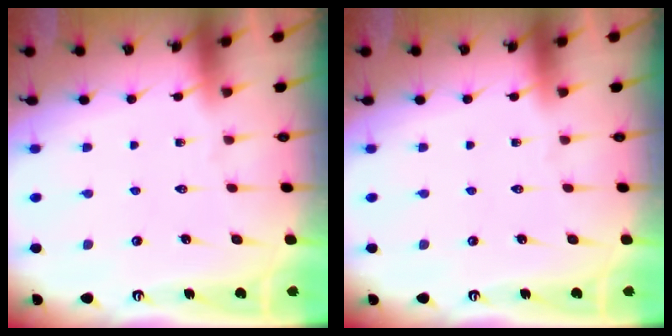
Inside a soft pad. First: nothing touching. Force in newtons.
{"total": 0.0}